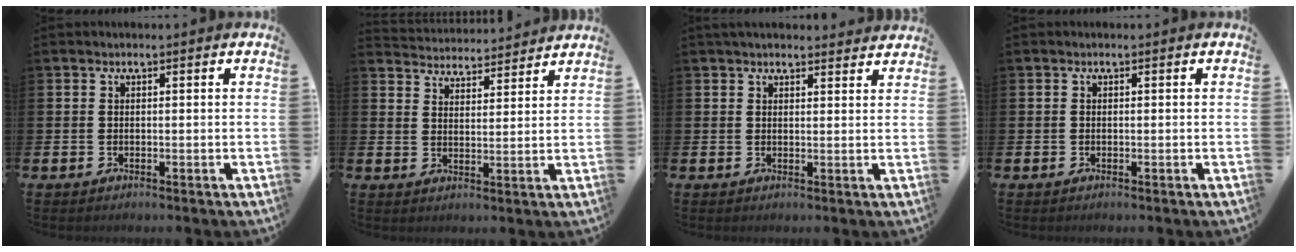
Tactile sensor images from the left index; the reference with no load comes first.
{"total": 4.3, "force": [4.2, 0.4, -0.5], "torque": [-0.010, -0.031, 0.076]}
{"total": 2.5, "force": [2.4, 0.5, 0.4], "torque": [-0.002, -0.011, 0.042]}
{"total": 0.0}